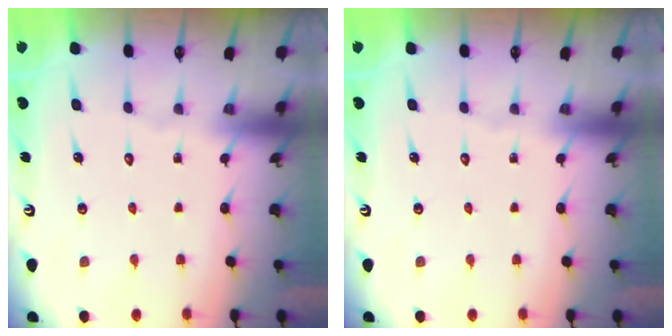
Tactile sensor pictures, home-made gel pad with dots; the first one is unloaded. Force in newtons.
{"total": 0.0}